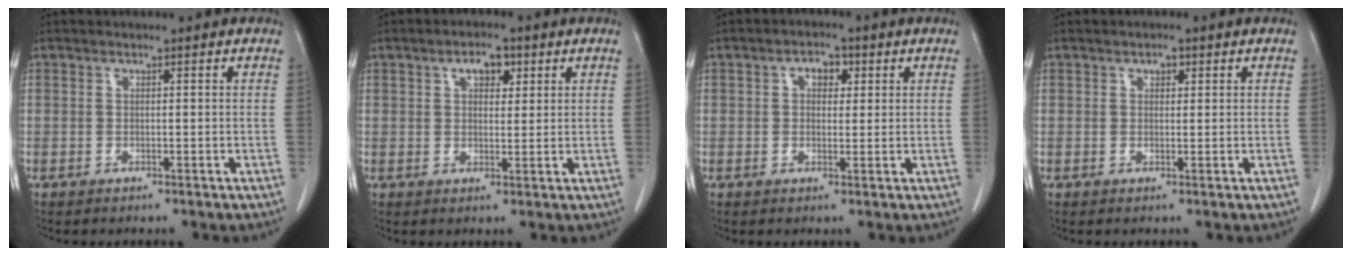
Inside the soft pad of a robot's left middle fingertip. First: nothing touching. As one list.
[{"total": 4.0, "force": [1.9, 2.0, 2.8], "torque": [-0.045, 0.008, 0.031]}, {"total": 3.3, "force": [1.2, 2.1, 2.2], "torque": [-0.035, 0.012, 0.018]}, {"total": 1.3, "force": [0.7, 0.7, 0.8], "torque": [-0.012, -0.001, 0.010]}]